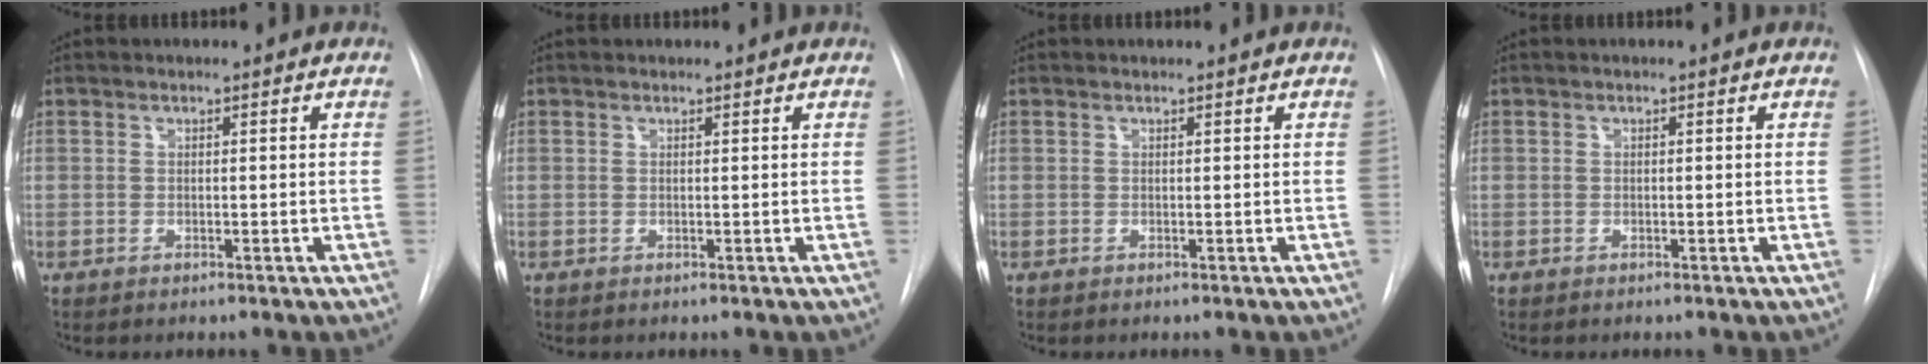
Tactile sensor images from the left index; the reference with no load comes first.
{"total": 0.8, "force": [0.8, 0.1, 0.0], "torque": [-0.004, 0.016, 0.017]}
{"total": 0.0}
{"total": 0.0}